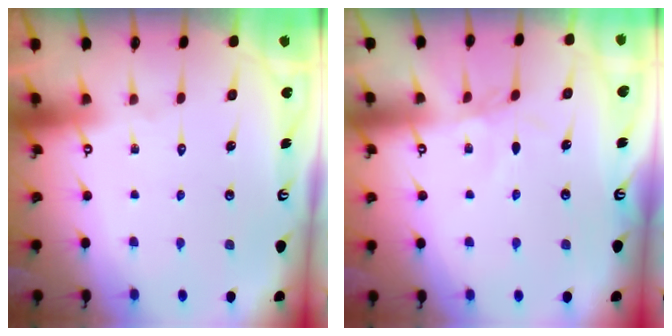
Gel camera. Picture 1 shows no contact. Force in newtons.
{"total": 1.5, "press": 1.5, "slide": 0.4}